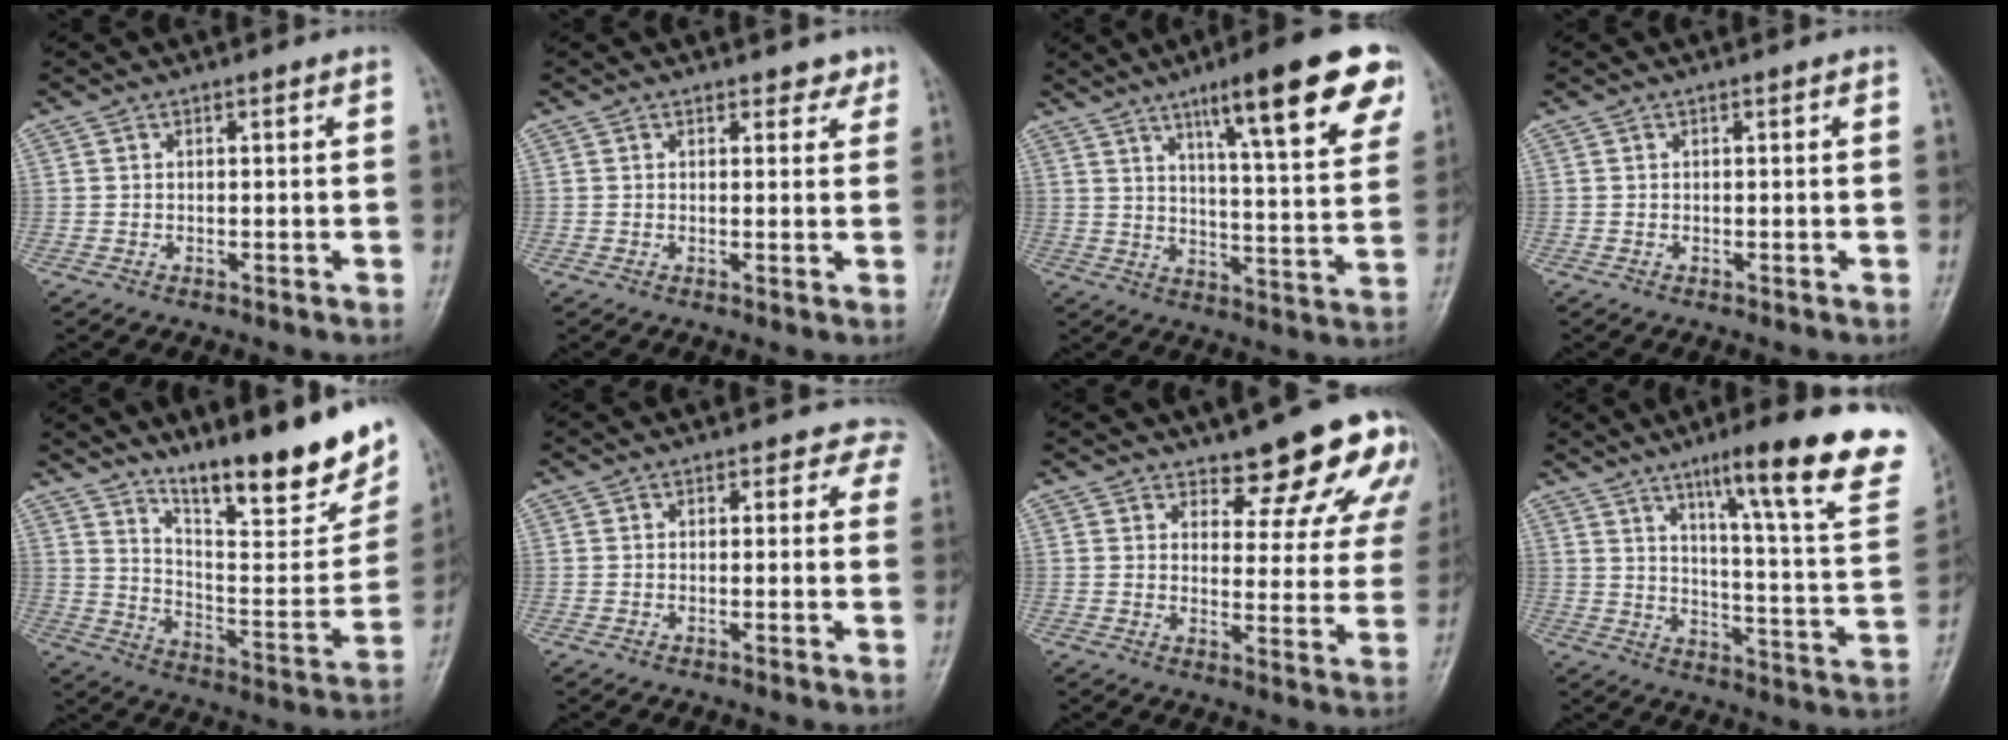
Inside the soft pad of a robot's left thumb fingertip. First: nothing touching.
{"total": 2.3, "force": [1.8, 1.4, 0.5], "torque": [0.017, -0.010, 0.015]}
{"total": 20.0, "force": [11.4, 3.8, 16.0], "torque": [-0.195, -0.035, 0.165]}
{"total": 0.0}
{"total": 22.9, "force": [16.4, 5.2, 15.2], "torque": [-0.190, -0.100, 0.257]}
{"total": 3.2, "force": [2.2, 2.3, 0.3], "torque": [0.032, -0.009, -0.001]}
{"total": 12.5, "force": [9.5, 4.6, 6.6], "torque": [-0.036, -0.067, 0.109]}
{"total": 25.2, "force": [14.6, 3.8, 20.2], "torque": [-0.262, -0.055, 0.207]}